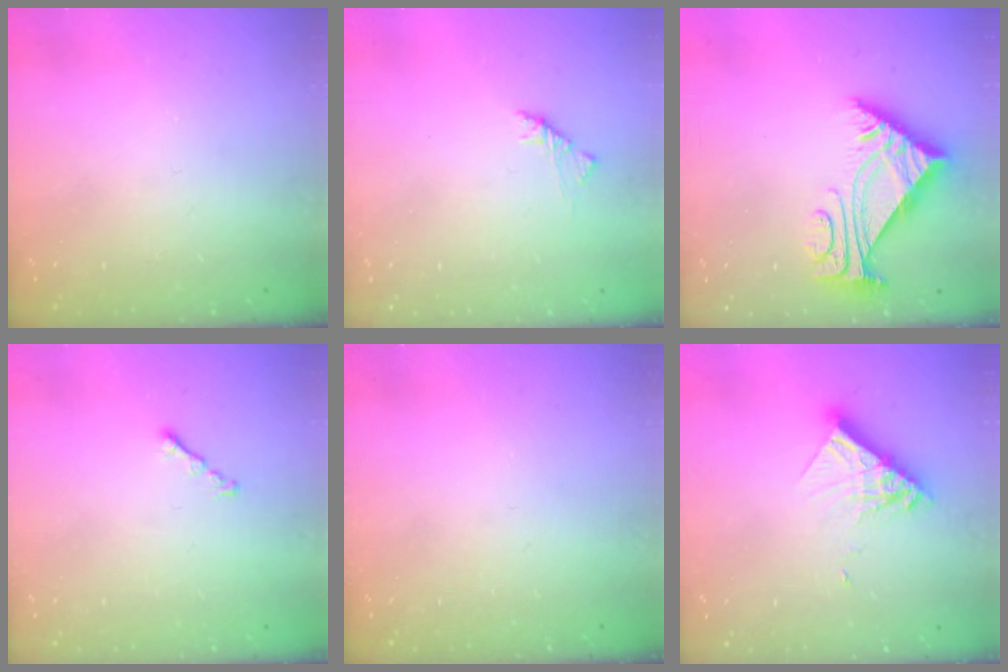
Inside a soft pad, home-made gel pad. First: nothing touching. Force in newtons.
{"total": 1.7, "press": 1.6, "slide": 0.5}
{"total": 5.9, "press": 5.8, "slide": 0.6}
{"total": 0.8, "press": 0.7, "slide": 0.4}
{"total": 0.0}
{"total": 10.2, "press": 10.2, "slide": 0.3}